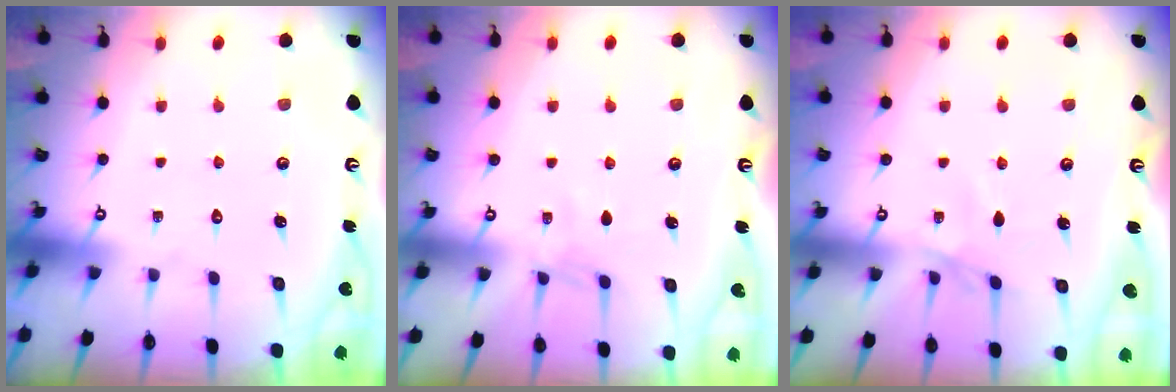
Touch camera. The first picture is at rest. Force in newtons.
{"total": 4.3, "press": 4.2, "slide": 0.5}
{"total": 2.5, "press": 2.5, "slide": 0.6}